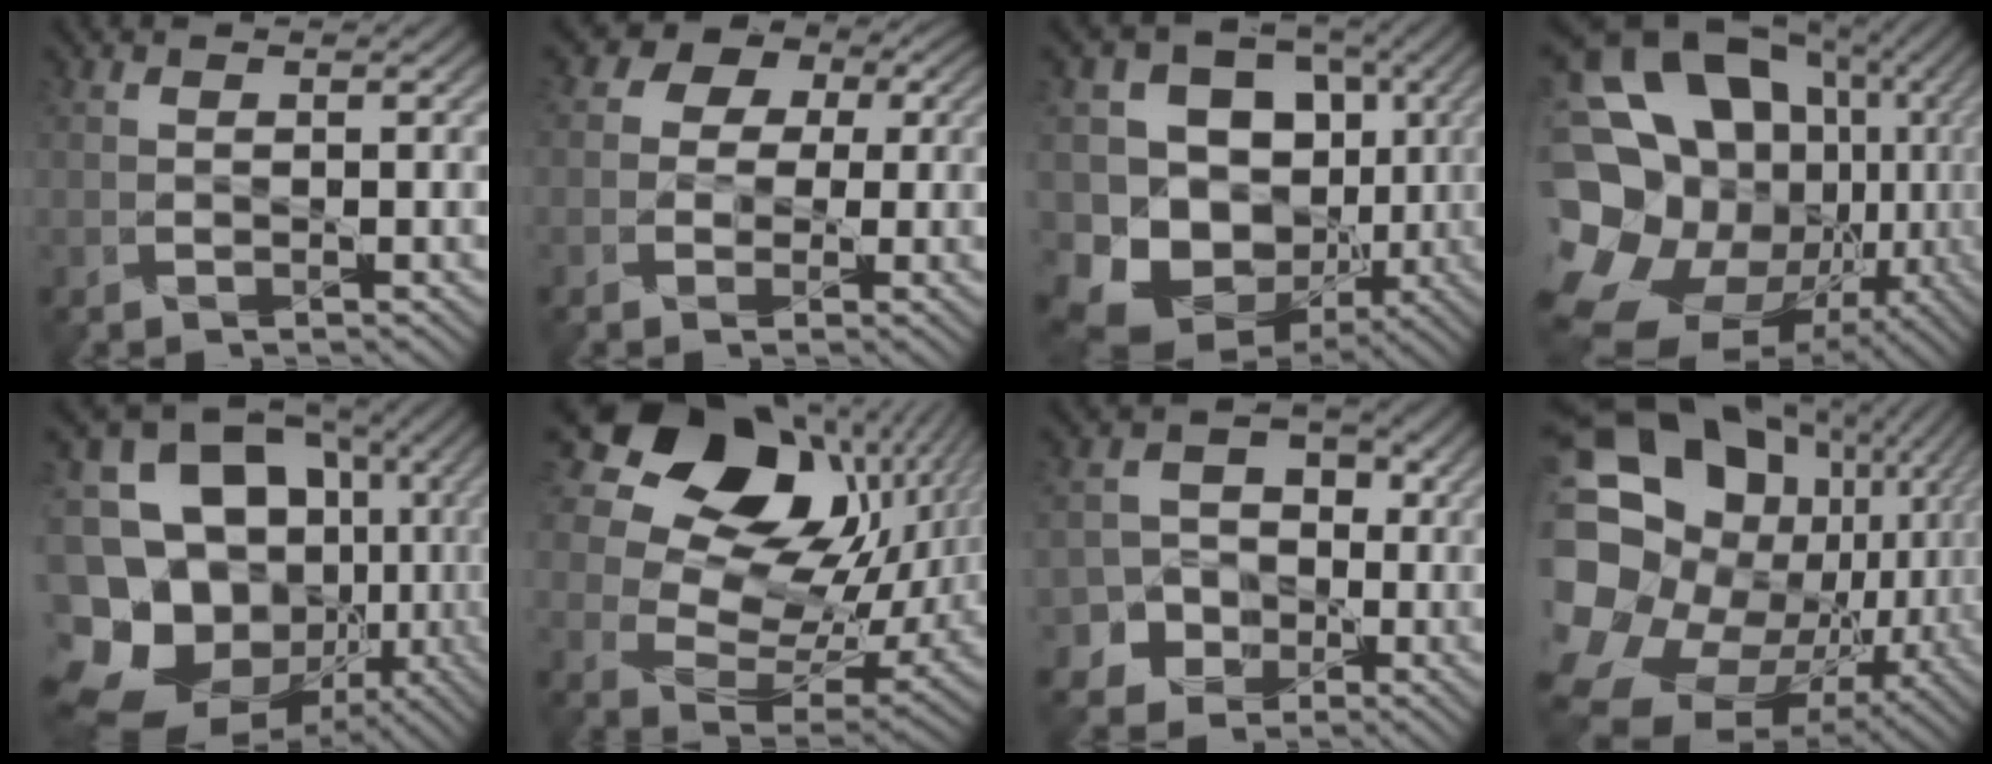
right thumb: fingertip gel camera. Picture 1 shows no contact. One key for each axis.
{"total": 7.6, "fx": 1.4, "fy": 6.7, "fz": 3.1, "tx": -0.081, "ty": 0.029, "tz": -0.011}
{"total": 16.8, "fx": -2.3, "fy": 14.4, "fz": 8.3, "tx": -0.188, "ty": -0.018, "tz": -0.030}
{"total": 21.0, "fx": -2.4, "fy": 16.9, "fz": 12.3, "tx": -0.289, "ty": -0.011, "tz": -0.032}
{"total": 21.6, "fx": -4.5, "fy": 17.7, "fz": 11.6, "tx": -0.269, "ty": 0.006, "tz": -0.090}
{"total": 19.5, "fx": 8.8, "fy": 13.5, "fz": 11.0, "tx": -0.233, "ty": 0.029, "tz": 0.176}
{"total": 8.2, "fx": -2.1, "fy": 7.6, "fz": 2.1, "tx": -0.056, "ty": 0.000, "tz": -0.063}
{"total": 18.8, "fx": -1.3, "fy": 14.4, "fz": 12.0, "tx": -0.273, "ty": -0.032, "tz": 0.017}